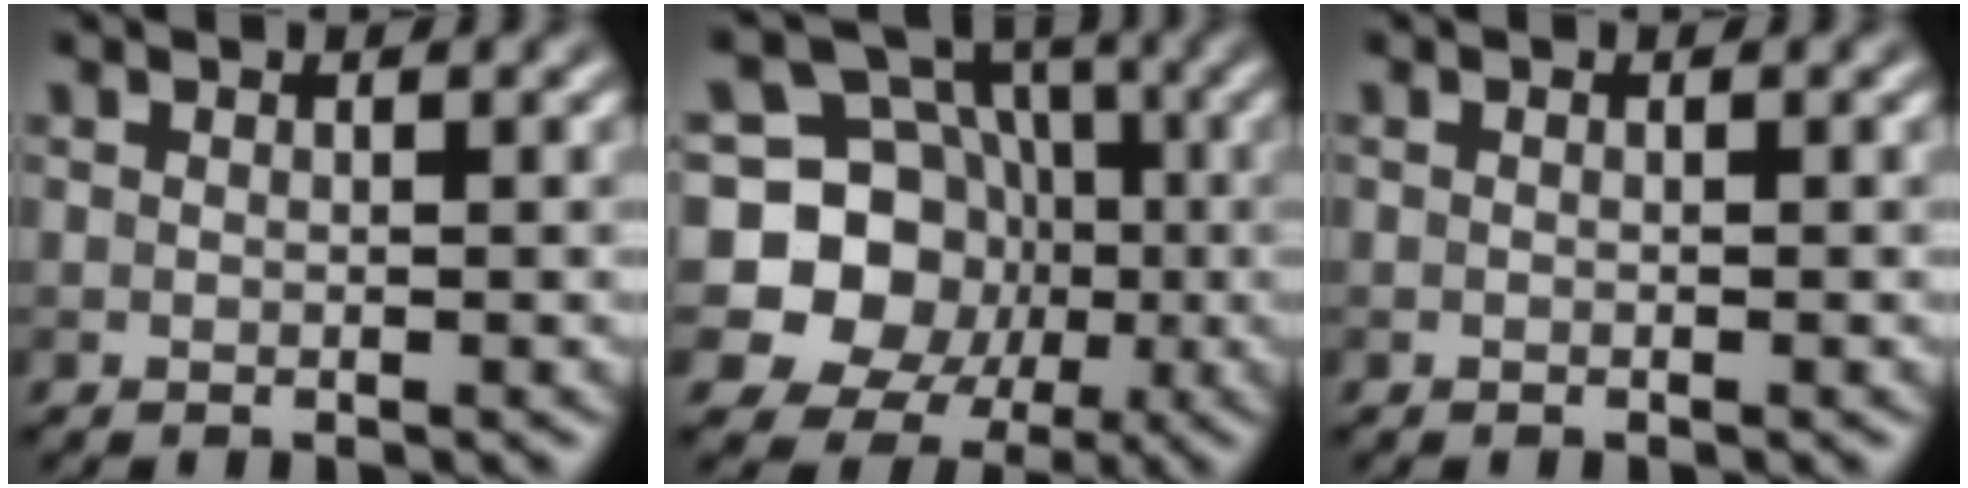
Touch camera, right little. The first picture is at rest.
{"total": 12.9, "force": [-1.2, 11.7, 5.2], "torque": [-0.113, 0.044, -0.048]}
{"total": 0.0}